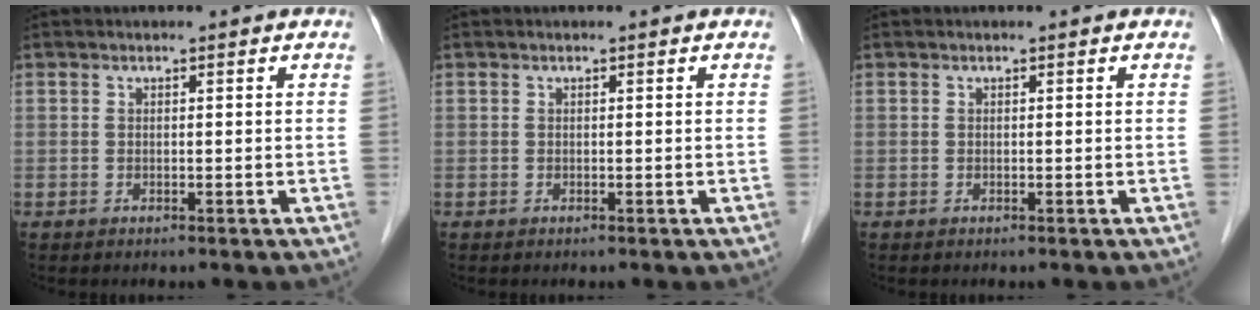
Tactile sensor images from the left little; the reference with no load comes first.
{"total": 0.0}
{"total": 0.0}